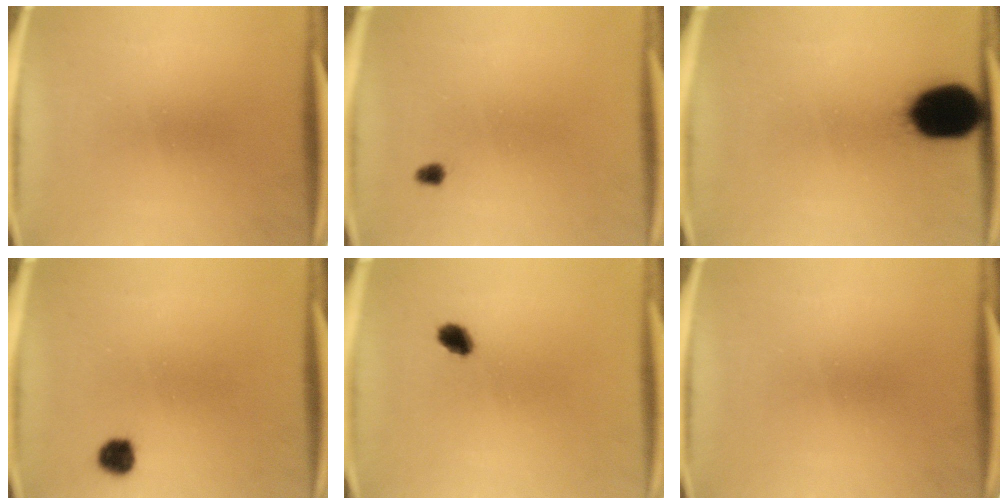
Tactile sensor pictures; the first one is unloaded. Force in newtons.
{"total": 1.5}
{"total": 17.1}
{"total": 3.2}
{"total": 3.1}
{"total": 0.0}